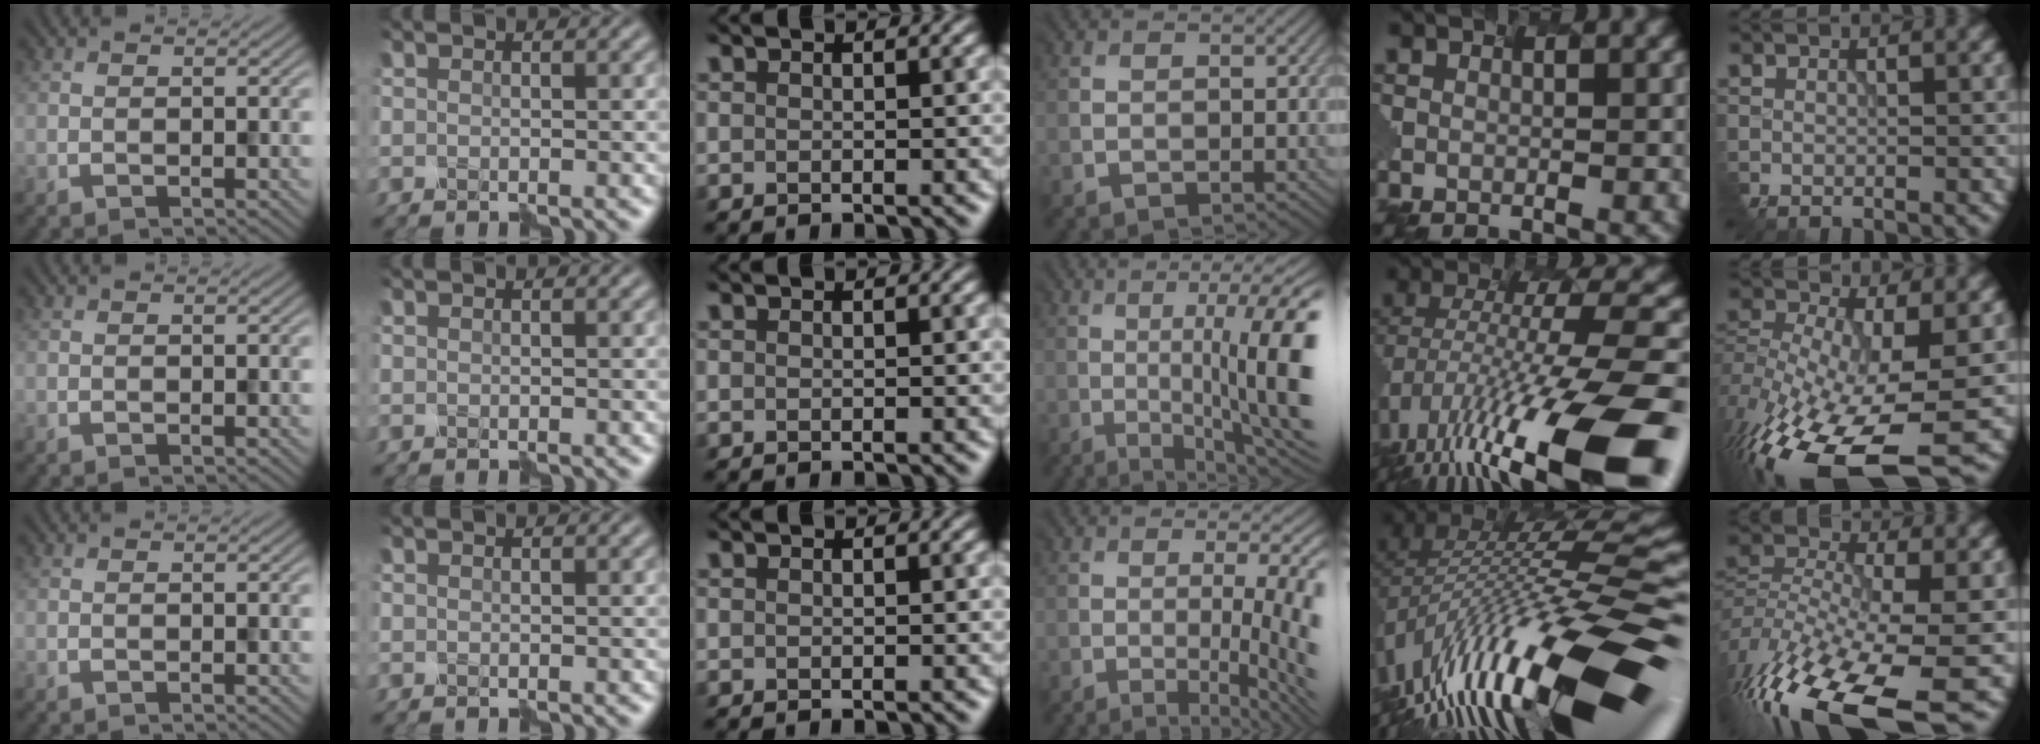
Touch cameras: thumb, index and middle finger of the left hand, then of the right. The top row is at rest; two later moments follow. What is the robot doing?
{"motion": "shake", "object": "plastic piggy bank"}